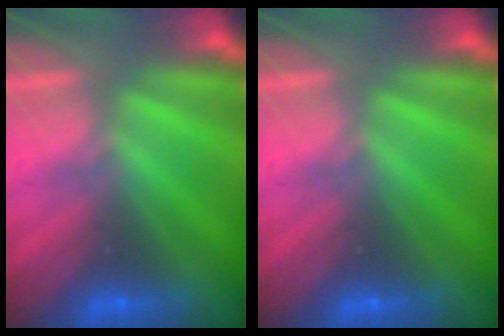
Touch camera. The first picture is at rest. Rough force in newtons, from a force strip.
{"total": 0.0}